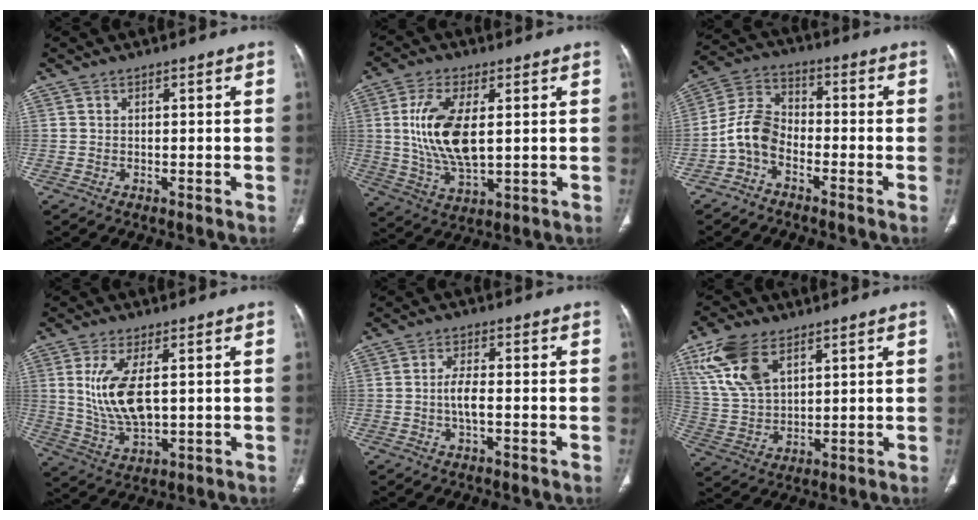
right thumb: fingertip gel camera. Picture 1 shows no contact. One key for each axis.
{"total": 13.3, "fx": 1.8, "fy": 6.2, "fz": 11.6, "tx": -0.232, "ty": -0.014, "tz": 0.042}
{"total": 7.6, "fx": -3.2, "fy": 4.8, "fz": 4.9, "tx": -0.094, "ty": 0.037, "tz": -0.079}
{"total": 10.4, "fx": 1.7, "fy": 4.8, "fz": 9.1, "tx": -0.186, "ty": -0.016, "tz": 0.045}
{"total": 3.4, "fx": -0.7, "fy": 1.1, "fz": 3.2, "tx": -0.067, "ty": 0.006, "tz": -0.017}
{"total": 12.4, "fx": 6.5, "fy": 6.8, "fz": 8.1, "tx": -0.157, "ty": -0.014, "tz": 0.136}